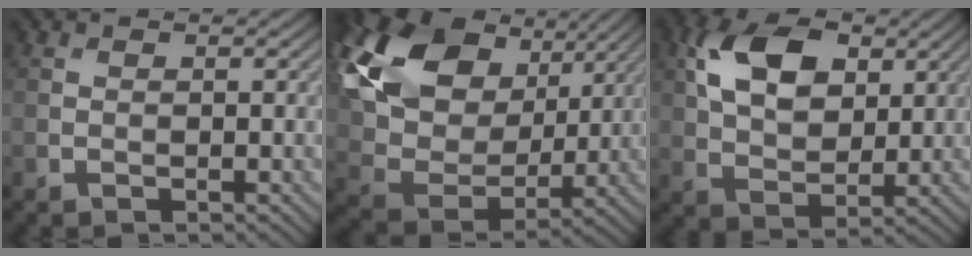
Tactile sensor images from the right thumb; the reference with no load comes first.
{"total": 18.0, "force": [7.9, 12.0, 10.9], "torque": [-0.280, 0.030, 0.148]}
{"total": 10.3, "force": [3.6, 6.5, 7.1], "torque": [-0.157, 0.012, 0.061]}